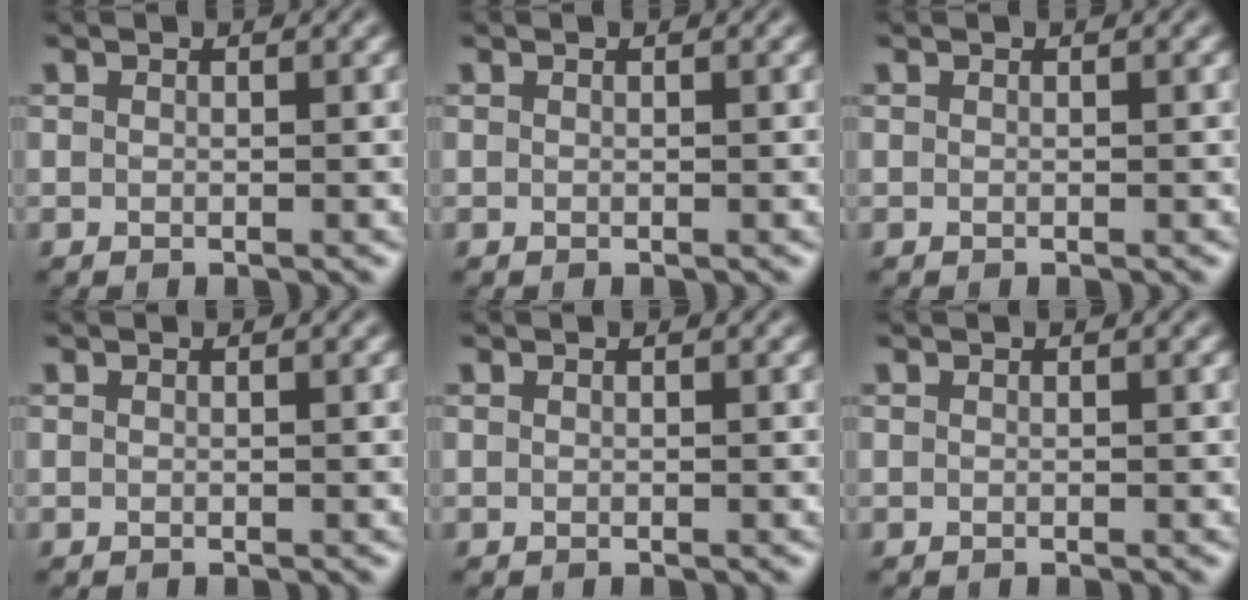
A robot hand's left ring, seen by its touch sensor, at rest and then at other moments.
{"total": 0.0}
{"total": 0.0}
{"total": 0.0}
{"total": 0.0}
{"total": 0.0}